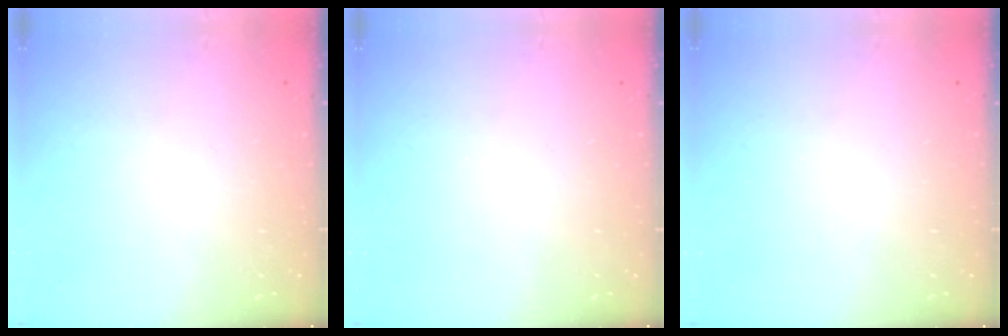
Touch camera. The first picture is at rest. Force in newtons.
{"total": 0.0}
{"total": 0.0}